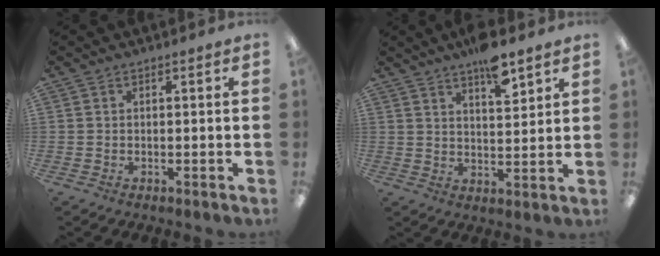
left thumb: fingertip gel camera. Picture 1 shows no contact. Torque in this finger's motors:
{"motor_torque": [5.02, -0.01, 0.88, -0.56, 0.03]}